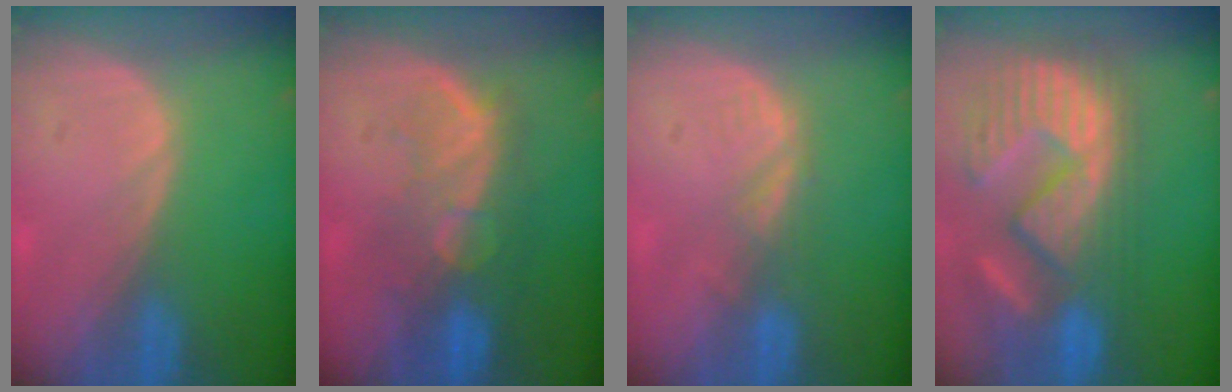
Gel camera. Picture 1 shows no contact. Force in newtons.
{"total": 10.0, "press": 8.5, "slide": 5.3}
{"total": 2.8, "press": 2.2, "slide": 1.7}
{"total": 13.7, "press": 12.2, "slide": 6.2}